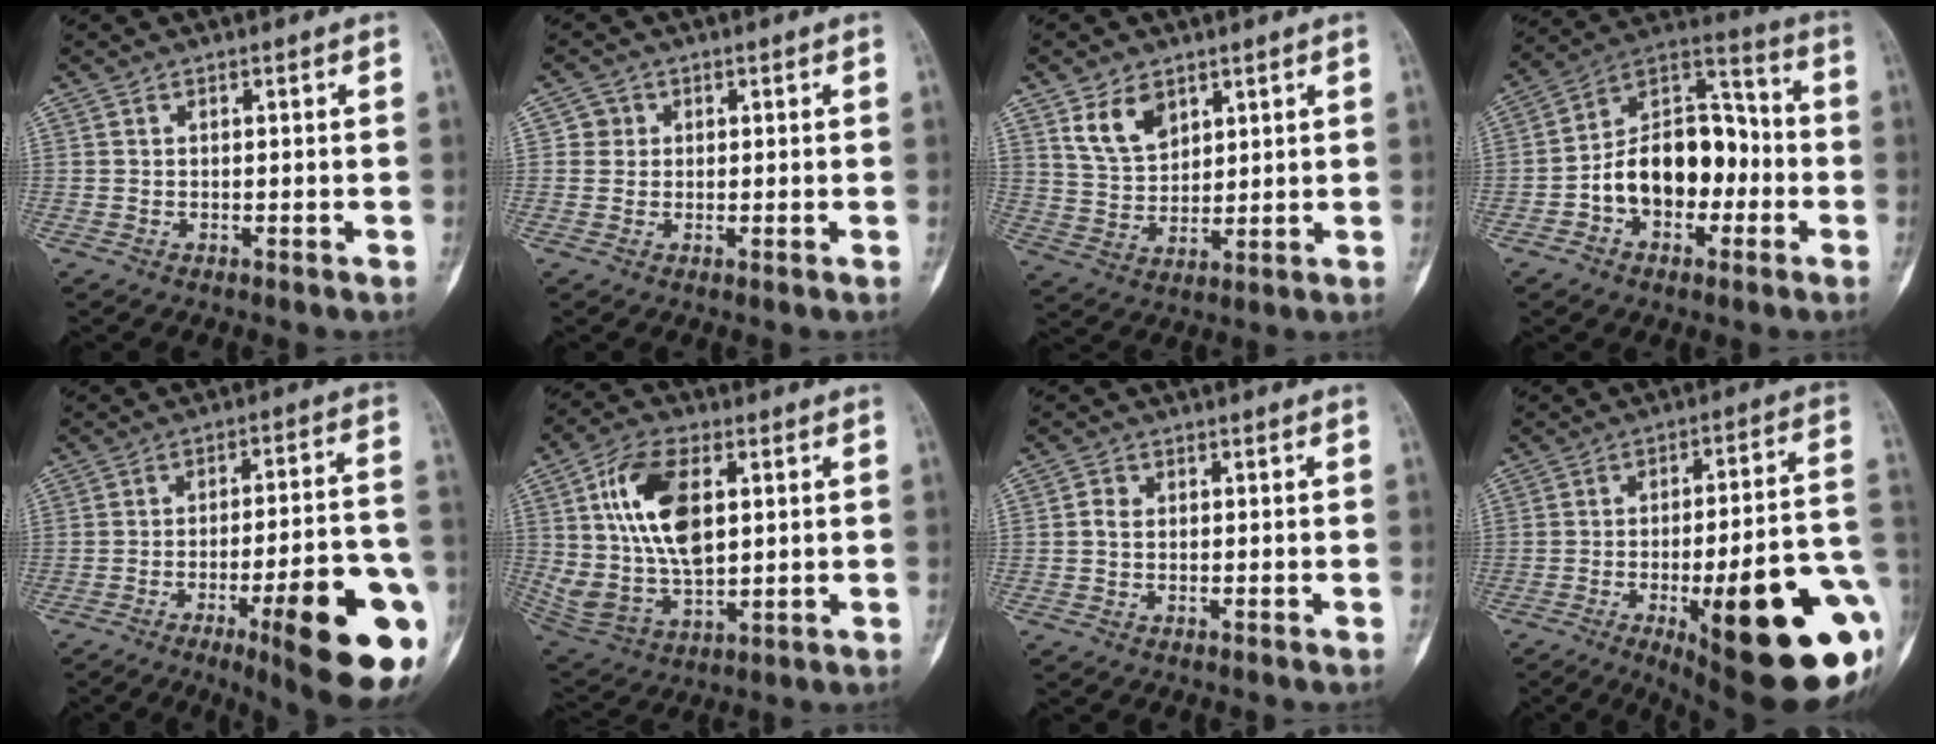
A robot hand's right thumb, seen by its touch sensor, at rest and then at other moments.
{"total": 2.2, "force": [0.4, 2.1, 0.1], "torque": [0.011, 0.004, 0.002]}
{"total": 7.8, "force": [4.4, 4.9, 4.1], "torque": [-0.057, -0.027, 0.092]}
{"total": 16.6, "force": [-3.5, 11.0, 12.0], "torque": [-0.159, 0.056, -0.062]}
{"total": 22.1, "force": [-8.8, 5.1, 19.6], "torque": [-0.215, 0.028, -0.112]}
{"total": 17.8, "force": [4.4, 9.9, 14.2], "torque": [-0.264, -0.010, 0.091]}
{"total": 1.6, "force": [0.0, 1.3, 0.9], "torque": [-0.010, 0.004, -0.003]}
{"total": 30.0, "force": [-9.7, 8.6, 27.0], "torque": [-0.302, 0.017, -0.121]}